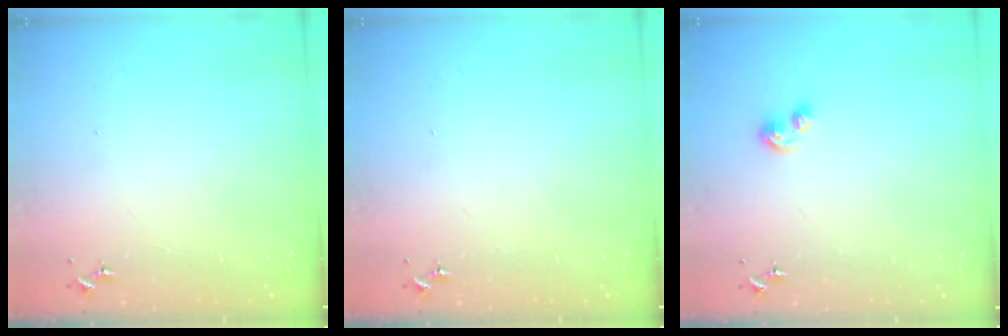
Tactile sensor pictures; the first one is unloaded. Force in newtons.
{"total": 0.0}
{"total": 5.6, "press": 5.5, "slide": 0.7}